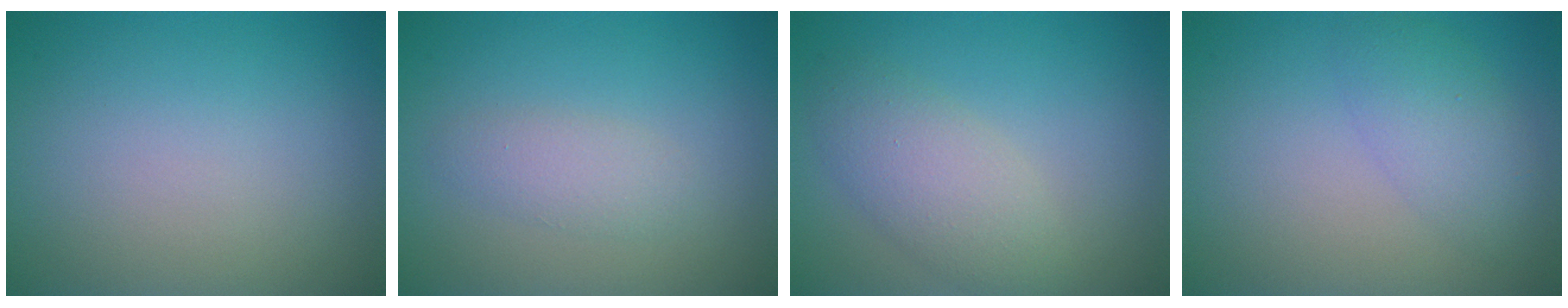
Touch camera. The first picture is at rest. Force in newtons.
{"total": 1.9, "press": 1.9, "slide": 0.0}
{"total": 3.8, "press": 3.8, "slide": 0.3}
{"total": 3.0, "press": 3.0, "slide": 0.2}